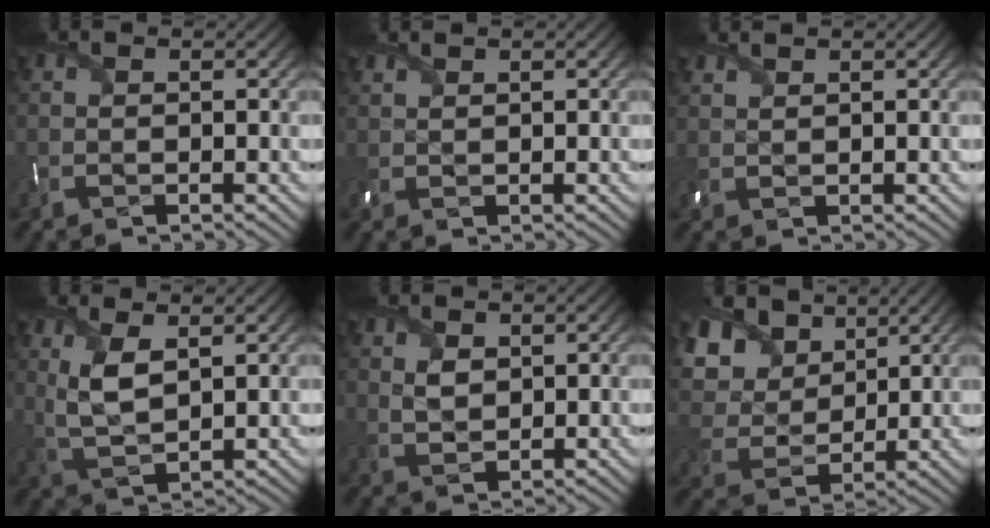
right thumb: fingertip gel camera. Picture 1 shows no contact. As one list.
[{"total": 1.2, "force": [1.2, 0.2, 0.0], "torque": [-0.006, 0.007, 0.029]}, {"total": 1.5, "force": [1.5, 0.2, 0.1], "torque": [-0.008, 0.007, 0.036]}, {"total": 5.3, "force": [2.0, 2.2, 4.3], "torque": [-0.105, -0.007, 0.047]}, {"total": 2.5, "force": [1.1, 1.6, 1.6], "torque": [-0.039, -0.006, 0.025]}, {"total": 11.0, "force": [5.9, 7.5, 5.5], "torque": [-0.171, 0.032, 0.105]}]